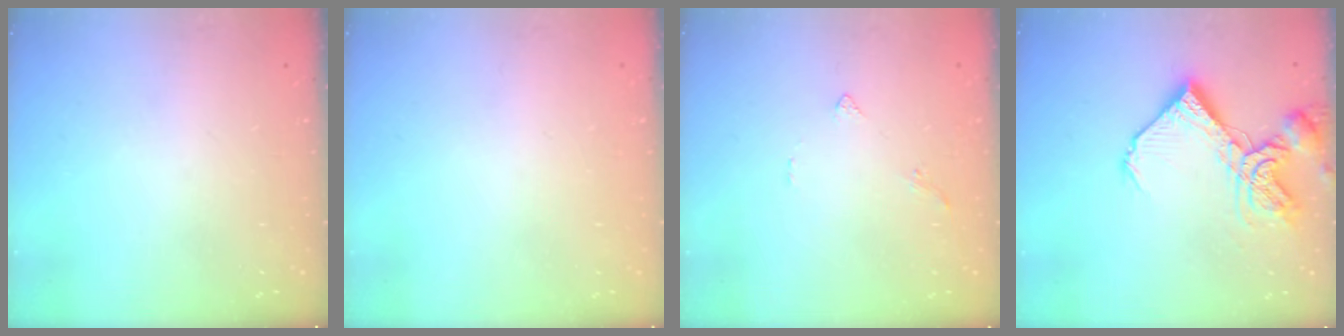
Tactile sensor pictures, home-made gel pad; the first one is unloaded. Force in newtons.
{"total": 1.8, "press": 1.8, "slide": 0.1}
{"total": 1.4, "press": 1.4, "slide": 0.4}
{"total": 13.2, "press": 13.1, "slide": 1.4}